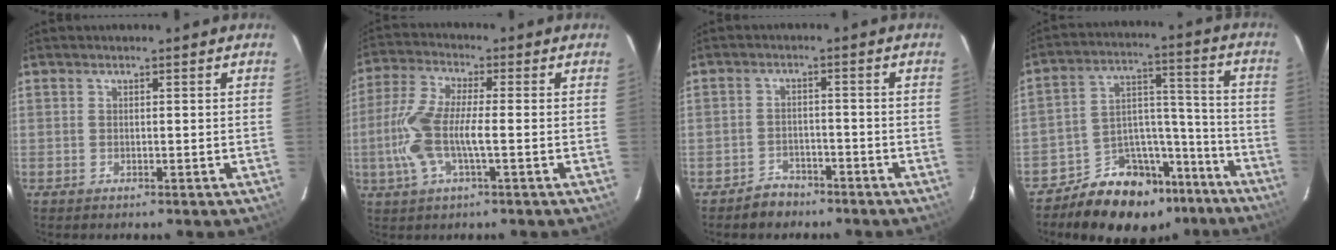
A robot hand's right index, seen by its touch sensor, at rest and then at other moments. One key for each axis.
{"total": 11.2, "fx": -2.0, "fy": 3.1, "fz": 10.6, "tx": -0.234, "ty": 0.002, "tz": -0.042}
{"total": 4.2, "fx": -3.3, "fy": 2.6, "fz": 0.3, "tx": -0.015, "ty": 0.015, "tz": -0.051}
{"total": 17.6, "fx": -13.5, "fy": 9.7, "fz": 5.6, "tx": -0.097, "ty": 0.069, "tz": -0.190}